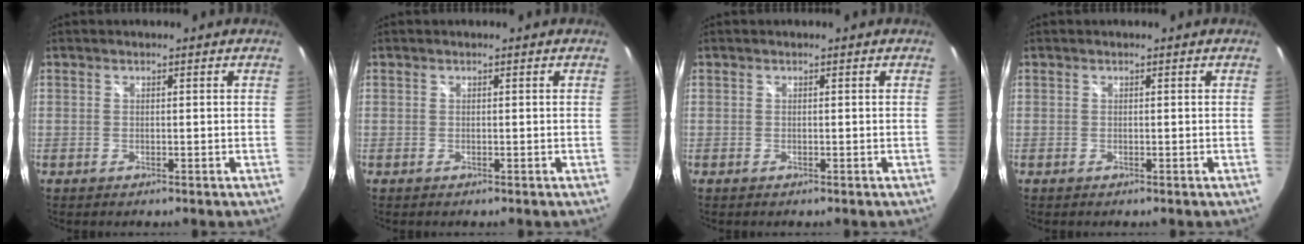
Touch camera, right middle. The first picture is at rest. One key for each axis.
{"total": 0.0}
{"total": 0.0}
{"total": 0.0}